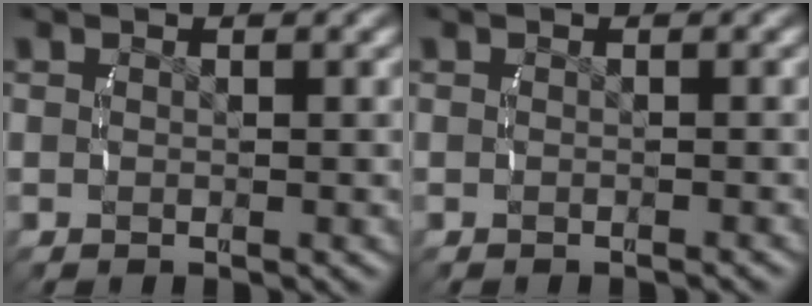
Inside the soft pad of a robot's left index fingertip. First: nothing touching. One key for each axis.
{"total": 0.7, "fx": -0.7, "fy": 0.1, "fz": 0.2, "tx": -0.005, "ty": 0.003, "tz": -0.013}